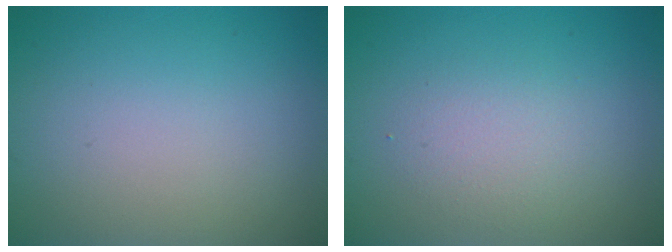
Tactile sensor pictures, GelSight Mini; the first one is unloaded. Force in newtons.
{"total": 2.2, "press": 2.2, "slide": 0.2}